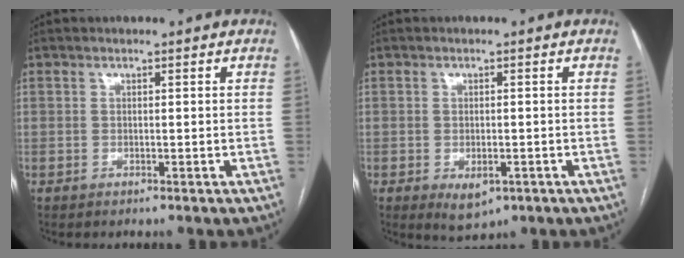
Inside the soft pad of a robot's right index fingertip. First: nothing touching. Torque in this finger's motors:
{"motor_torque": [0.77, -0.33, 0.17, 0.05]}